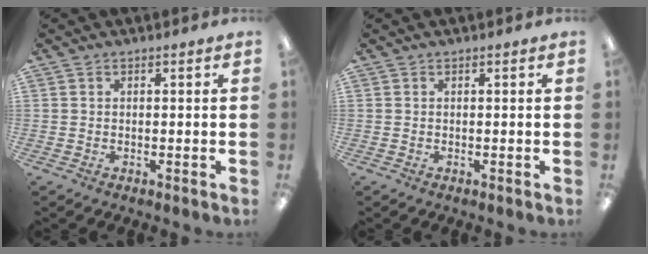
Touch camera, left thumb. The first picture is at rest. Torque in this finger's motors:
{"motor_torque": [-0.16, 0.05, 0.14, -0.10, 0.00]}